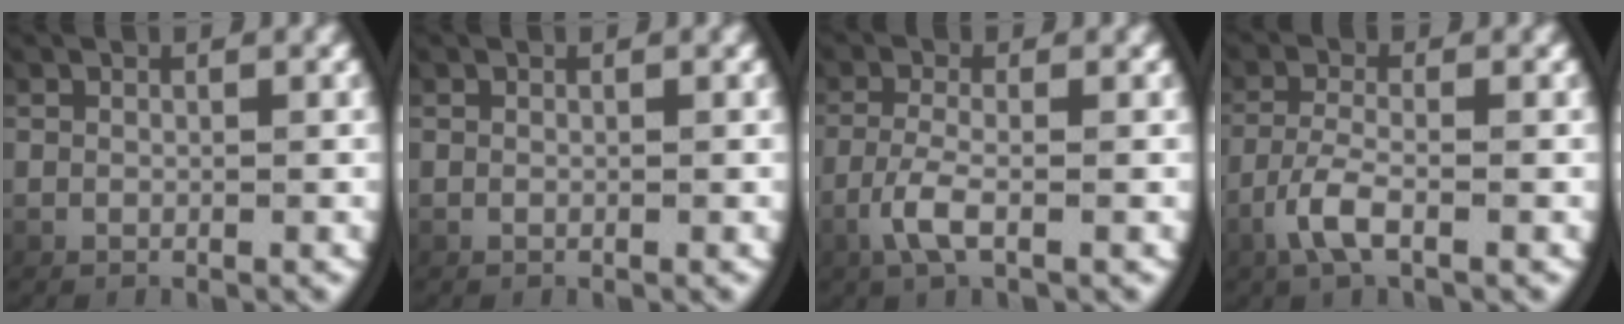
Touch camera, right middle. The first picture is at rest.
{"total": 0.0}
{"total": 2.7, "force": [-1.0, 0.1, 2.4], "torque": [-0.066, -0.019, -0.007]}
{"total": 2.9, "force": [-1.3, 0.3, 2.6], "torque": [-0.066, -0.018, -0.013]}